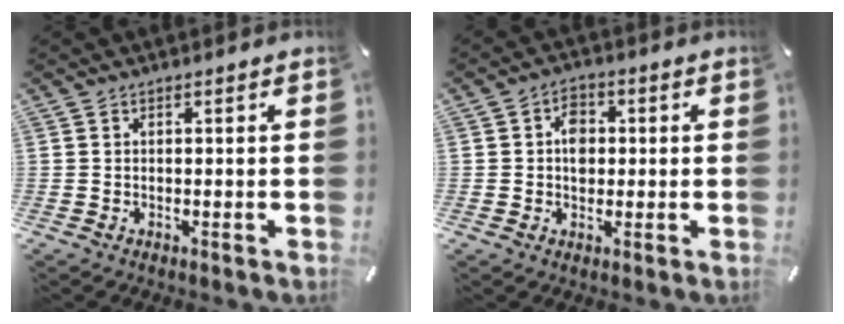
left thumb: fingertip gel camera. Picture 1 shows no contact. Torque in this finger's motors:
{"motor_torque": [-0.15, 0.35, 0.27, -0.25, 0.19]}